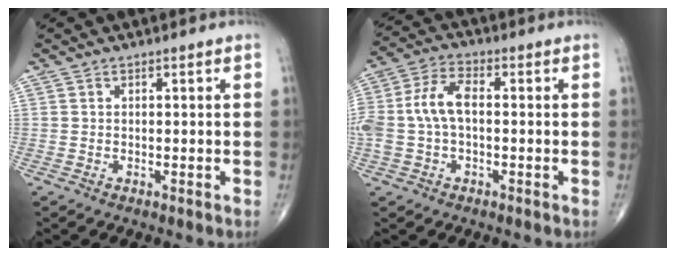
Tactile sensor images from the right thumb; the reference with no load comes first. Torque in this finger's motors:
{"motor_torque": [1.60, 1.09, 1.22, 0.09, 0.13]}